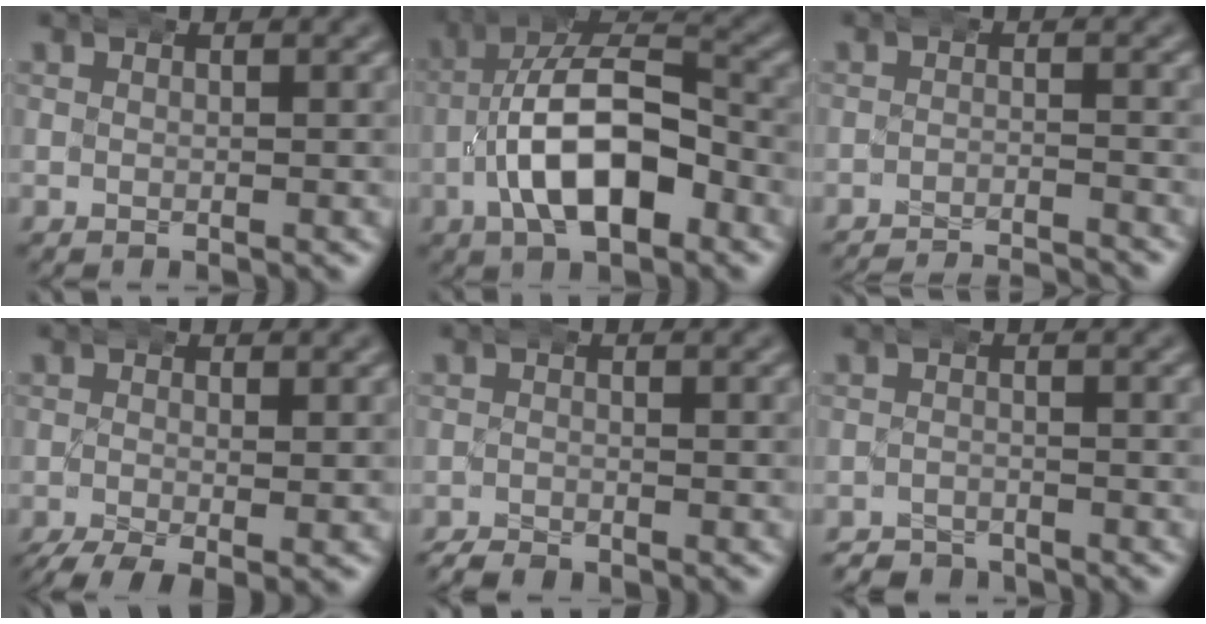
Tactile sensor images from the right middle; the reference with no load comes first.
{"total": 9.4, "force": [-1.9, 5.6, 7.2], "torque": [-0.118, -0.011, -0.033]}
{"total": 8.9, "force": [-8.7, 1.6, 1.3], "torque": [-0.004, -0.016, -0.138]}
{"total": 4.1, "force": [-2.8, 1.4, 2.6], "torque": [-0.054, -0.025, -0.033]}
{"total": 2.4, "force": [-2.1, 1.0, 0.7], "torque": [-0.022, -0.011, -0.034]}
{"total": 2.5, "force": [-2.3, 0.8, -0.2], "torque": [-0.003, -0.010, -0.039]}